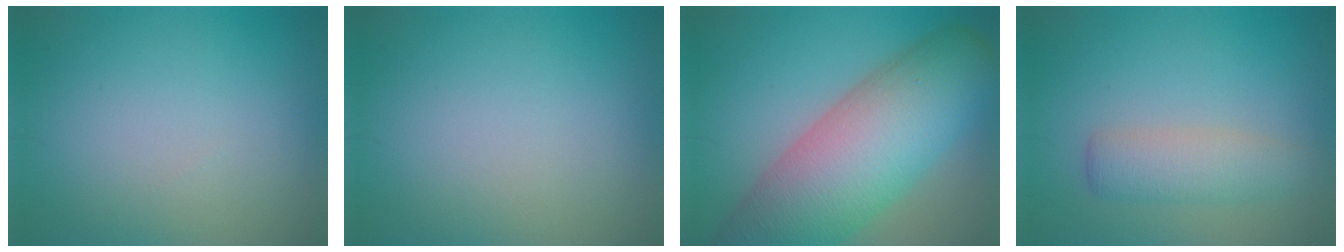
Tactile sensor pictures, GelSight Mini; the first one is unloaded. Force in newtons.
{"total": 0.0}
{"total": 13.3, "press": 13.3, "slide": 0.6}
{"total": 3.4, "press": 3.4, "slide": 0.1}